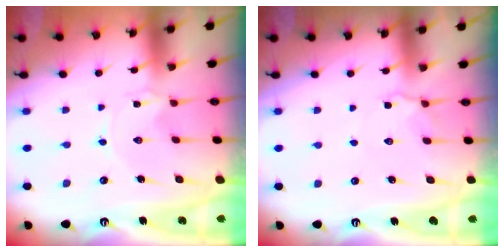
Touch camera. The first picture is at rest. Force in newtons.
{"total": 3.3, "press": 3.2, "slide": 1.0}